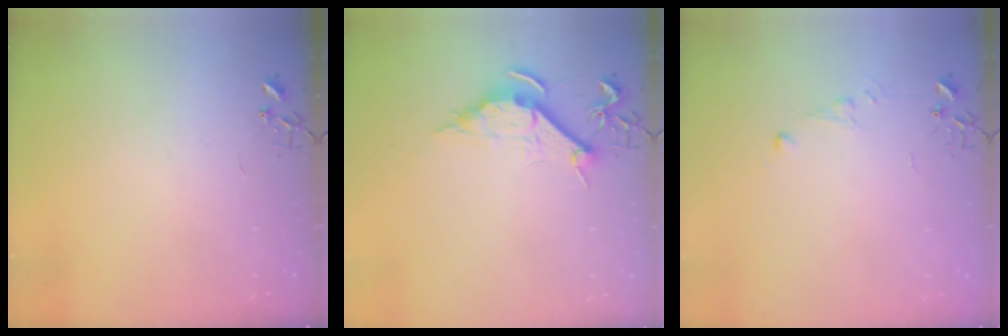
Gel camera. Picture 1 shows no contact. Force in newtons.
{"total": 9.3, "press": 9.2, "slide": 1.0}
{"total": 4.4, "press": 4.4, "slide": 0.5}